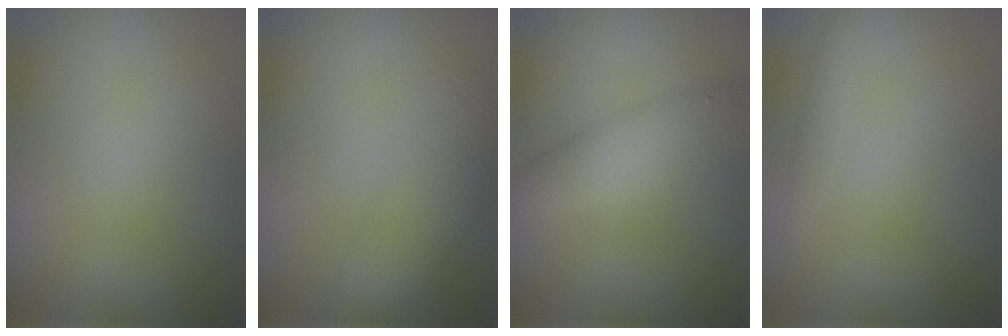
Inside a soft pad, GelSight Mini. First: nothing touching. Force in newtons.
{"total": 7.4, "press": 7.4, "slide": 0.3}
{"total": 4.1, "press": 4.1, "slide": 0.1}
{"total": 0.9, "press": 0.9, "slide": 0.0}